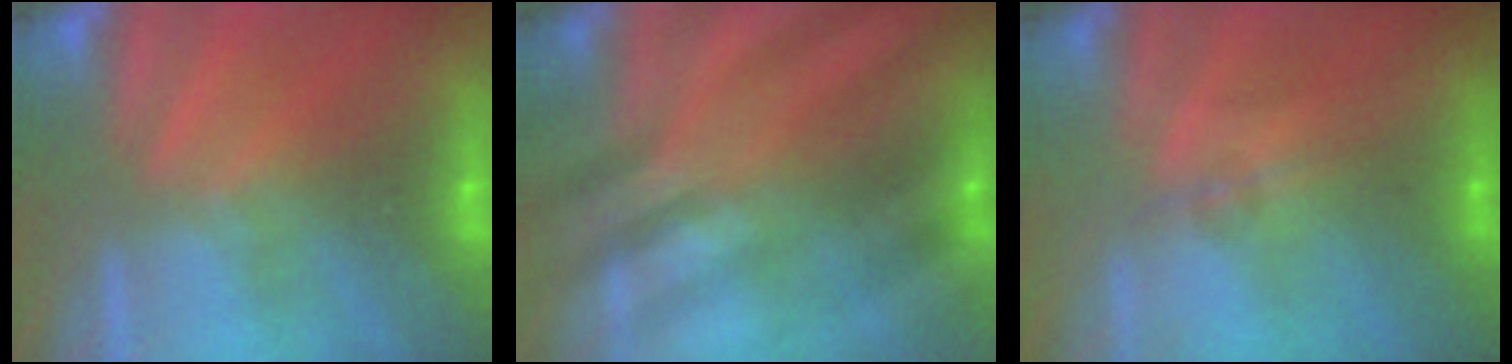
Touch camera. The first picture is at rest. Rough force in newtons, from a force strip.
{"total": 2.6}
{"total": 1.7}